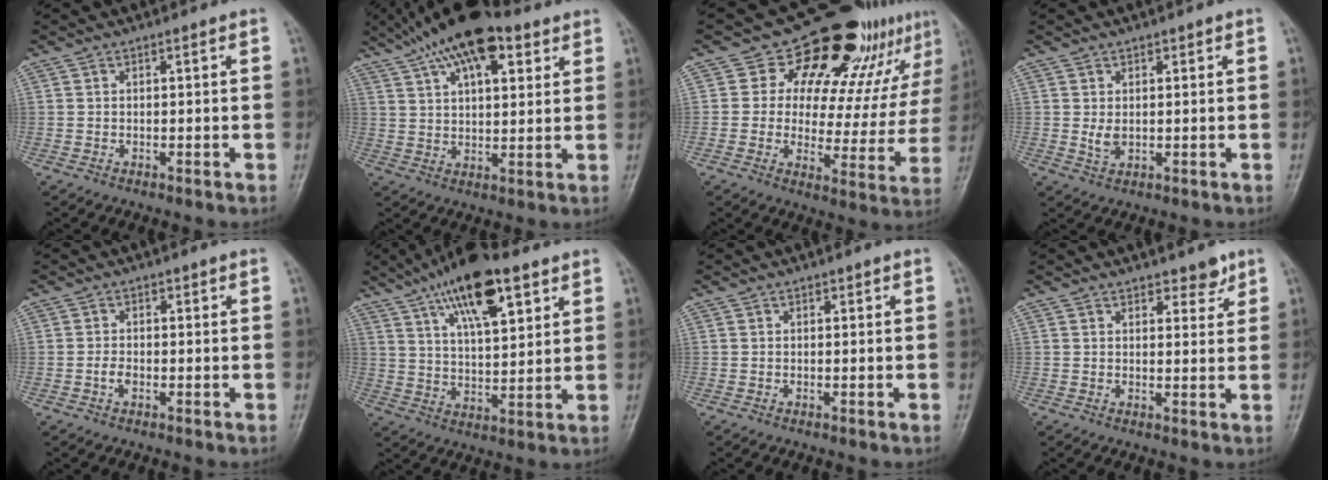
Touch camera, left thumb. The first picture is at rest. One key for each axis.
{"total": 16.0, "fx": 9.3, "fy": 7.0, "fz": 11.0, "tx": -0.175, "ty": 0.000, "tz": 0.155}
{"total": 20.2, "fx": 13.0, "fy": 10.2, "fz": 11.7, "tx": -0.104, "ty": -0.062, "tz": 0.167}
{"total": 2.4, "fx": 0.5, "fy": 1.6, "fz": 1.7, "tx": -0.025, "ty": -0.008, "tz": 0.014}
{"total": 1.7, "fx": -0.6, "fy": 1.1, "fz": 1.1, "tx": -0.021, "ty": 0.004, "tz": -0.015}
{"total": 15.7, "fx": 8.6, "fy": 5.7, "fz": 11.8, "tx": -0.175, "ty": -0.025, "tz": 0.147}
{"total": 0.0}
{"total": 3.1, "fx": 2.3, "fy": 1.5, "fz": 1.4, "tx": 0.000, "ty": -0.015, "tz": 0.033}